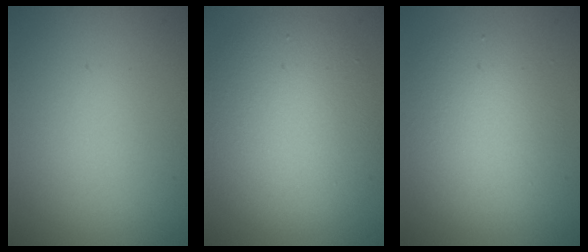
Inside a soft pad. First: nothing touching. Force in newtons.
{"total": 7.2, "press": 7.1, "slide": 0.5}
{"total": 4.7, "press": 4.7, "slide": 0.2}